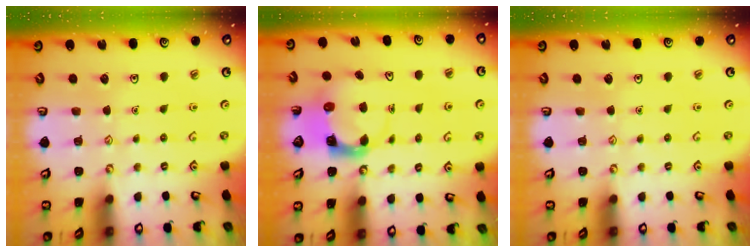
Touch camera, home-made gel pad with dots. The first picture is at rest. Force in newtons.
{"total": 3.8, "press": 3.7, "slide": 0.5}
{"total": 0.0}